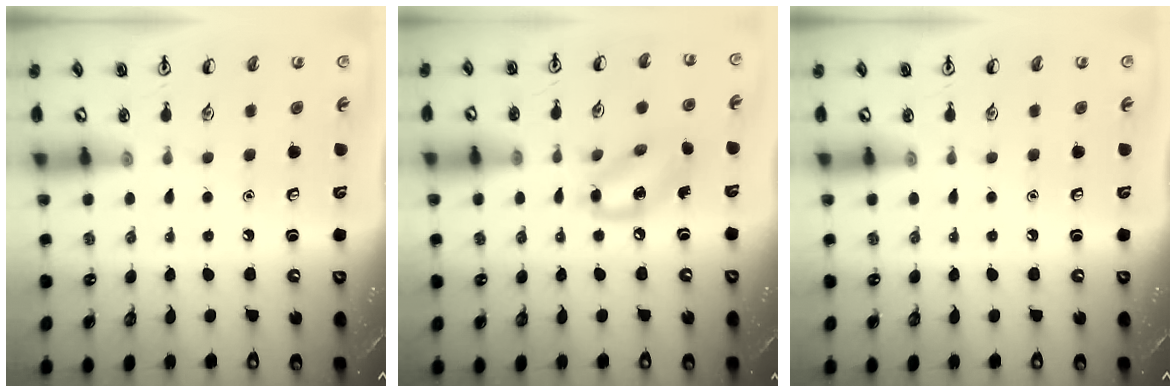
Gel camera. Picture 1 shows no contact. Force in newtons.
{"total": 10.1, "press": 9.9, "slide": 1.9}
{"total": 0.0}